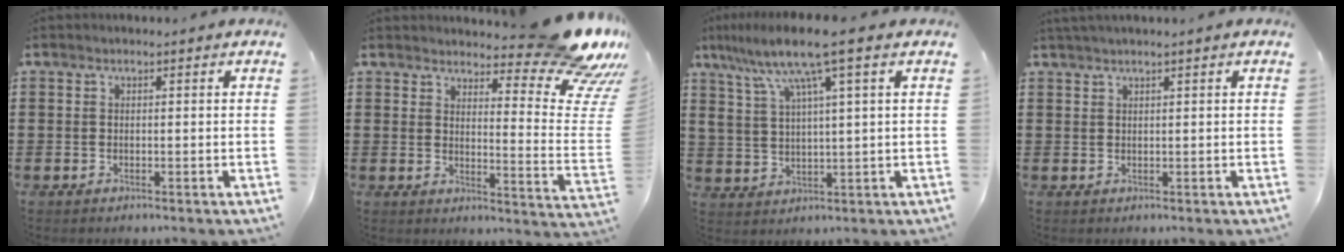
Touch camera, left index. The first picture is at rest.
{"total": 11.8, "force": [9.6, 2.0, 6.6], "torque": [-0.088, -0.076, 0.161]}
{"total": 9.6, "force": [5.5, 0.5, 7.8], "torque": [-0.172, -0.016, 0.090]}
{"total": 1.3, "force": [1.0, -0.2, 0.9], "torque": [-0.015, -0.002, 0.018]}